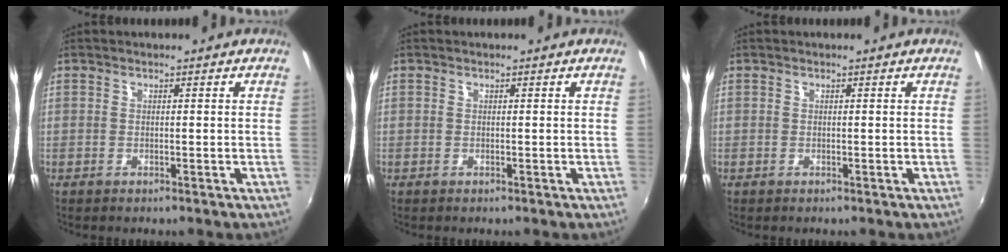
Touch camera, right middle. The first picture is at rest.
{"total": 0.0}
{"total": 0.0}